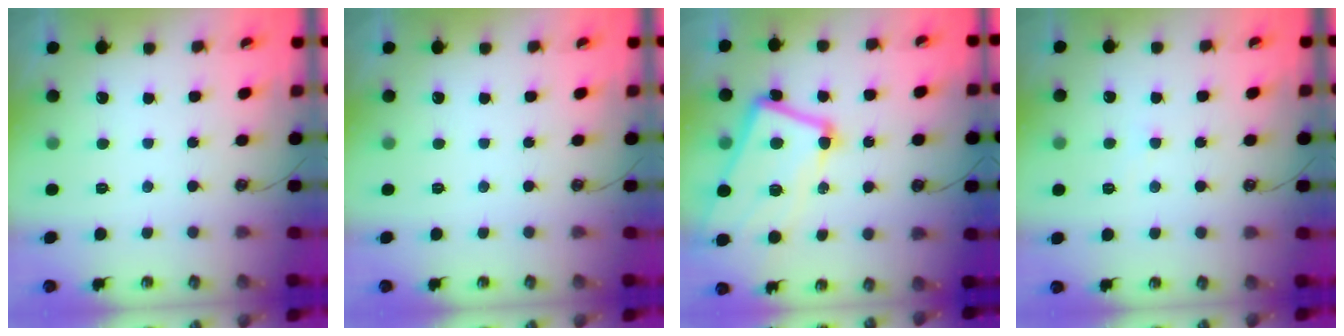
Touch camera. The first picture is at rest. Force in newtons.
{"total": 0.0}
{"total": 13.0, "press": 12.8, "slide": 2.1}
{"total": 1.8, "press": 1.8, "slide": 0.3}